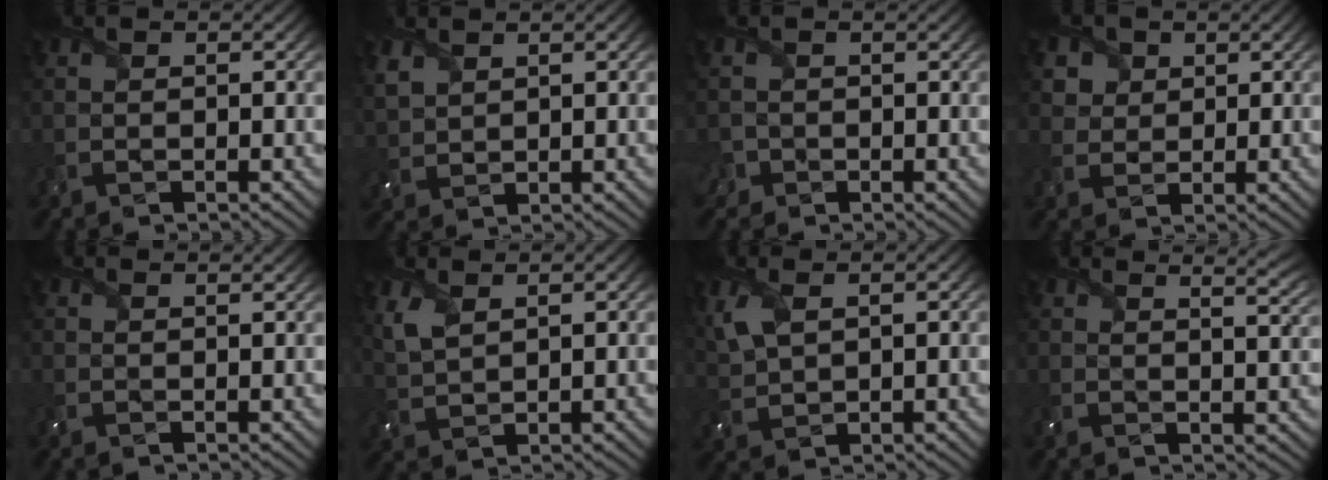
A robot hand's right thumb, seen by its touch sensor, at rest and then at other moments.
{"total": 3.2, "force": [2.1, 1.9, 1.5], "torque": [-0.051, -0.001, 0.049]}
{"total": 2.1, "force": [-1.0, 1.8, 0.1], "torque": [-0.011, -0.006, -0.027]}
{"total": 4.2, "force": [2.3, 3.3, 1.4], "torque": [-0.051, -0.006, 0.049]}
{"total": 1.7, "force": [1.4, 0.4, 0.7], "torque": [-0.023, 0.001, 0.023]}
{"total": 3.7, "force": [2.3, 1.6, 2.4], "torque": [-0.076, 0.002, 0.054]}
{"total": 5.1, "force": [2.5, 2.4, 3.7], "torque": [-0.106, 0.007, 0.052]}
{"total": 7.1, "force": [5.5, 2.1, 3.9], "torque": [-0.053, 0.021, 0.059]}